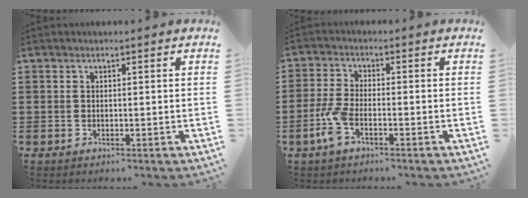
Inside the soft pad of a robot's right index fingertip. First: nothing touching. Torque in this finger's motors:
{"motor_torque": [1.34, 0.79, 0.58, 0.13]}